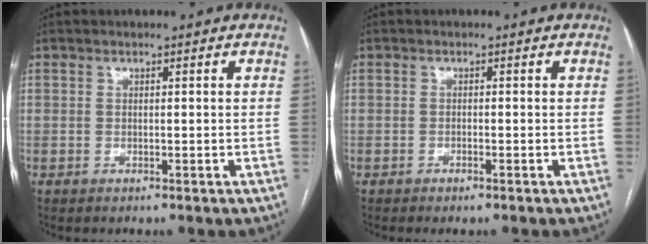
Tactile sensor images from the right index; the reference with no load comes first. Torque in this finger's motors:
{"motor_torque": [0.16, 0.01, 0.00, 0.00]}